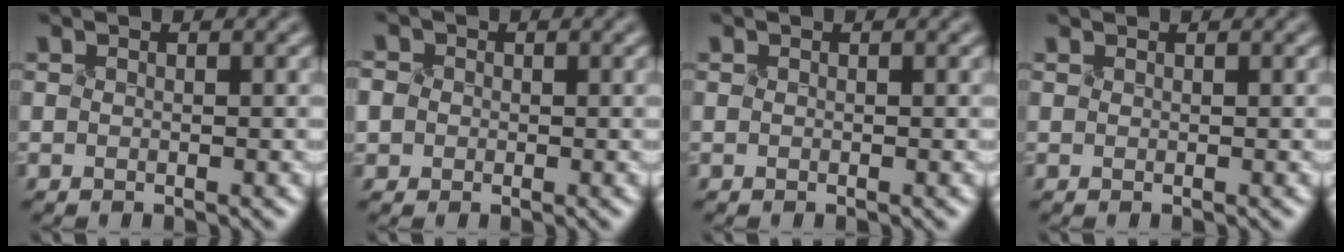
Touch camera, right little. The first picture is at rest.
{"total": 4.0, "force": [1.1, 3.6, 1.5], "torque": [-0.021, 0.029, -0.009]}
{"total": 0.0}
{"total": 0.6, "force": [0.5, 0.2, 0.1], "torque": [-0.010, -0.003, 0.016]}